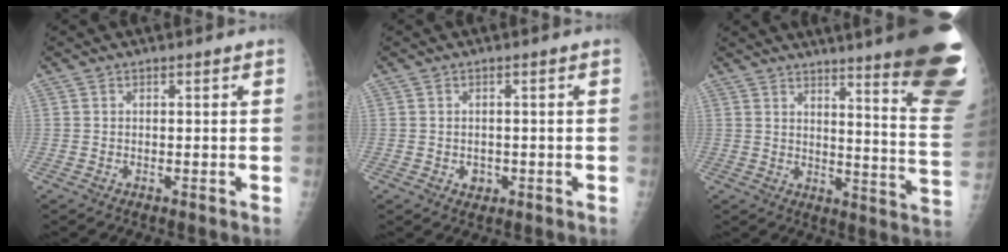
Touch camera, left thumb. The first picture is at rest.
{"total": 1.9, "force": [-0.5, 1.7, 0.8], "torque": [-0.004, 0.003, -0.003]}
{"total": 24.7, "force": [17.8, 2.5, 17.0], "torque": [-0.170, -0.130, 0.213]}